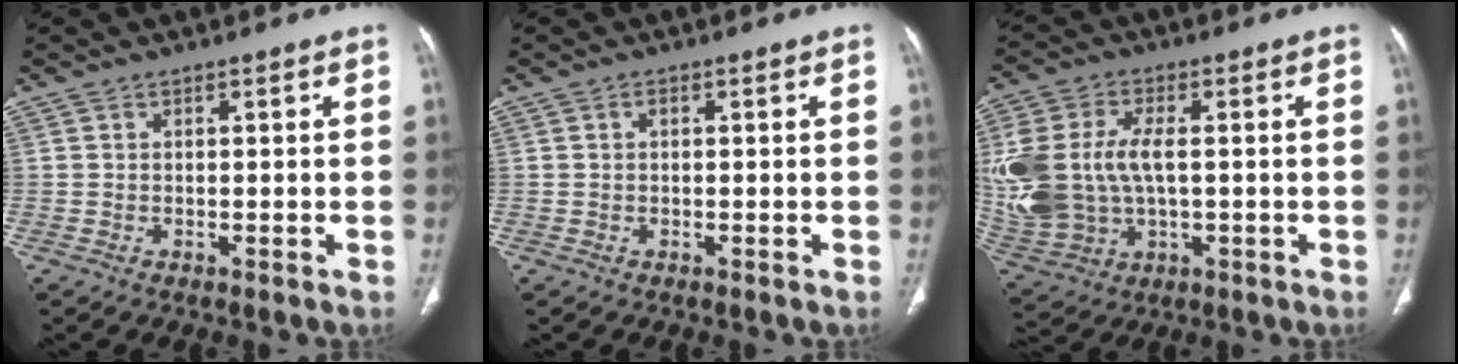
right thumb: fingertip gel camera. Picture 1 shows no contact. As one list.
[{"total": 0.7, "force": [0.2, 0.4, 0.5], "torque": [-0.006, -0.001, 0.001]}, {"total": 17.7, "force": [1.2, 11.4, 13.5], "torque": [-0.337, -0.004, 0.041]}]